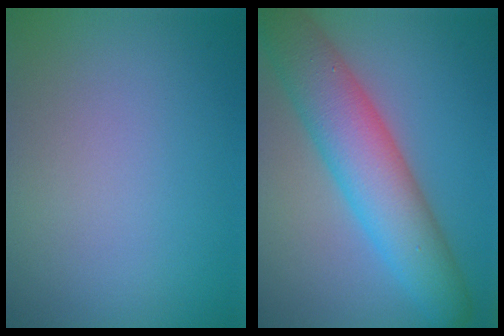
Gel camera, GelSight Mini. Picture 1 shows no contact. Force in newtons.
{"total": 8.7, "press": 8.7, "slide": 0.5}